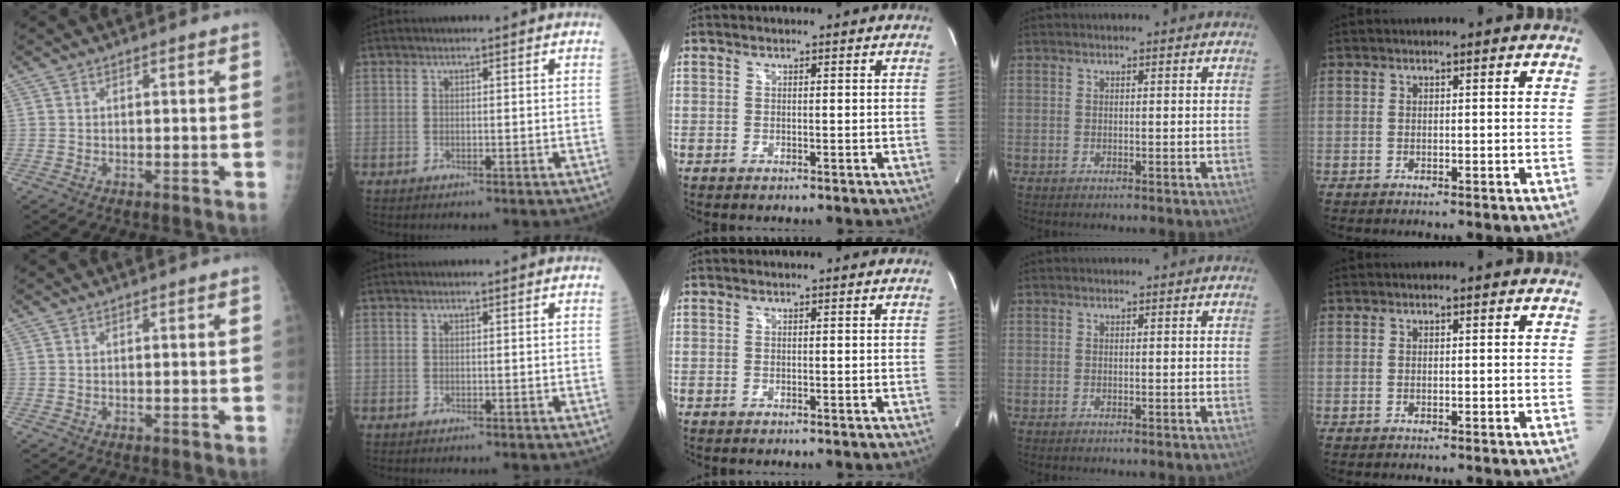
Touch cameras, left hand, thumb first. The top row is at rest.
{}